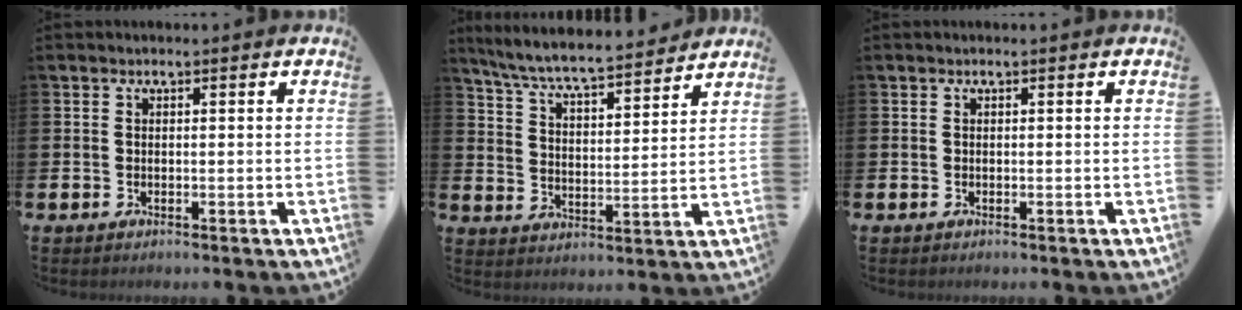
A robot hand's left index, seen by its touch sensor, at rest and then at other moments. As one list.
[{"total": 7.2, "force": [6.8, 0.5, 2.2], "torque": [-0.076, -0.047, 0.118]}, {"total": 0.0}]